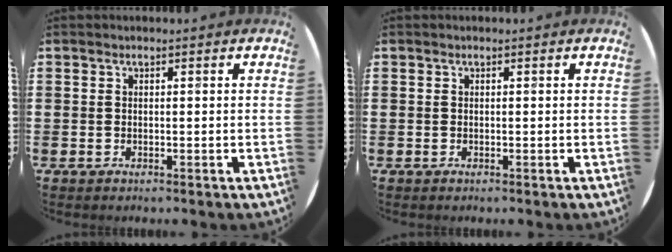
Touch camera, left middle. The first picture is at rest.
{"total": 0.0}